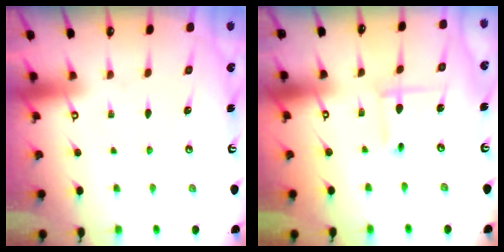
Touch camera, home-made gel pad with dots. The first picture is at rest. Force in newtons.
{"total": 4.1, "press": 4.1, "slide": 0.4}